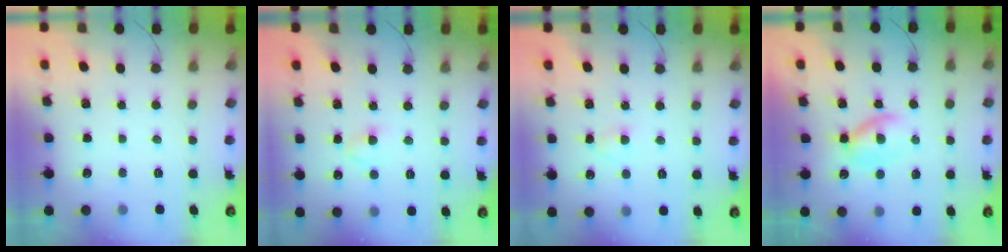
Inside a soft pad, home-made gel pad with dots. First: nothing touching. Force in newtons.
{"total": 3.0, "press": 2.7, "slide": 1.2}
{"total": 2.2, "press": 2.0, "slide": 1.0}
{"total": 2.8, "press": 2.8, "slide": 0.5}